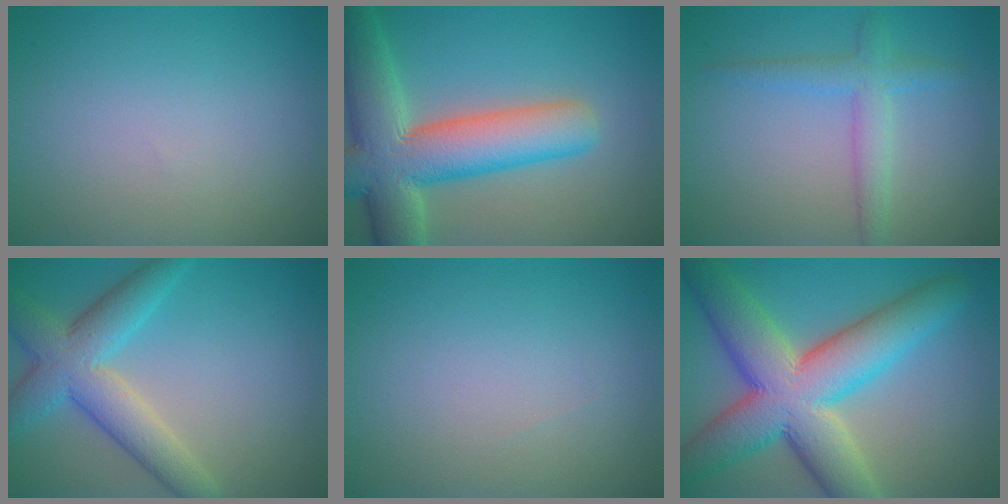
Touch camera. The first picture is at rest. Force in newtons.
{"total": 10.9, "press": 10.9, "slide": 0.7}
{"total": 2.9, "press": 2.9, "slide": 0.1}
{"total": 6.3, "press": 6.3, "slide": 0.4}
{"total": 0.0}
{"total": 12.2, "press": 12.1, "slide": 0.9}